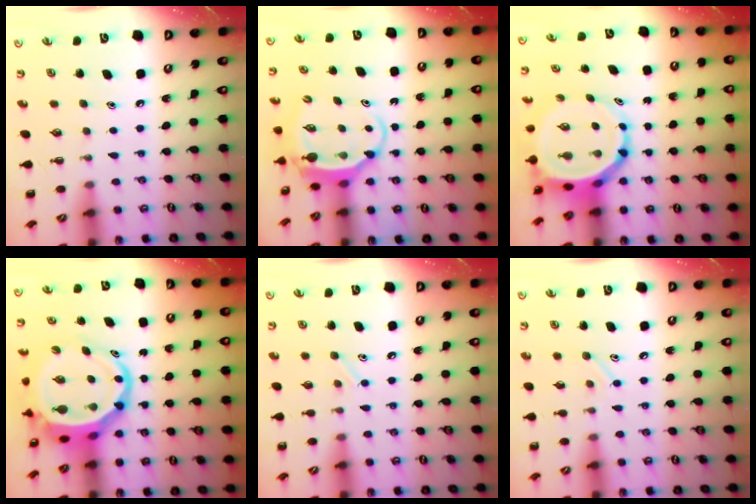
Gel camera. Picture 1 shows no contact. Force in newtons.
{"total": 5.0, "press": 5.0, "slide": 0.5}
{"total": 7.3, "press": 6.9, "slide": 2.5}
{"total": 8.5, "press": 8.2, "slide": 2.2}
{"total": 6.1, "press": 5.8, "slide": 1.9}
{"total": 6.2, "press": 5.9, "slide": 1.9}